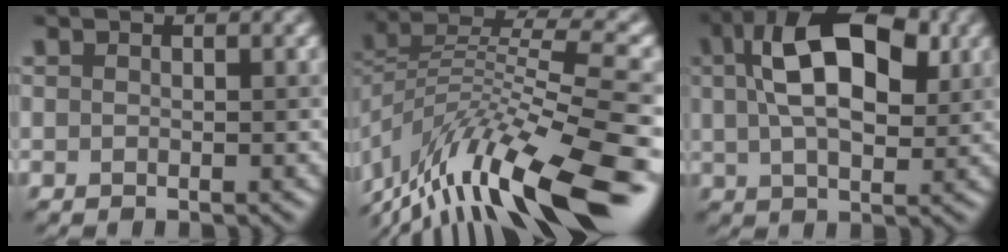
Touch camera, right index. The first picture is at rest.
{"total": 14.1, "force": [-8.7, 3.7, 10.5], "torque": [-0.206, 0.028, -0.153]}
{"total": 10.6, "force": [3.2, 5.6, 8.5], "torque": [-0.144, 0.025, 0.040]}